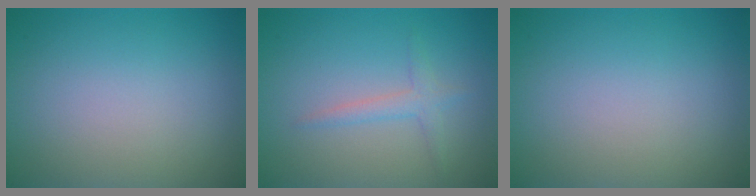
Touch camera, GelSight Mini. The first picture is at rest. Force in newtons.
{"total": 1.7, "press": 1.7, "slide": 0.0}
{"total": 0.0}